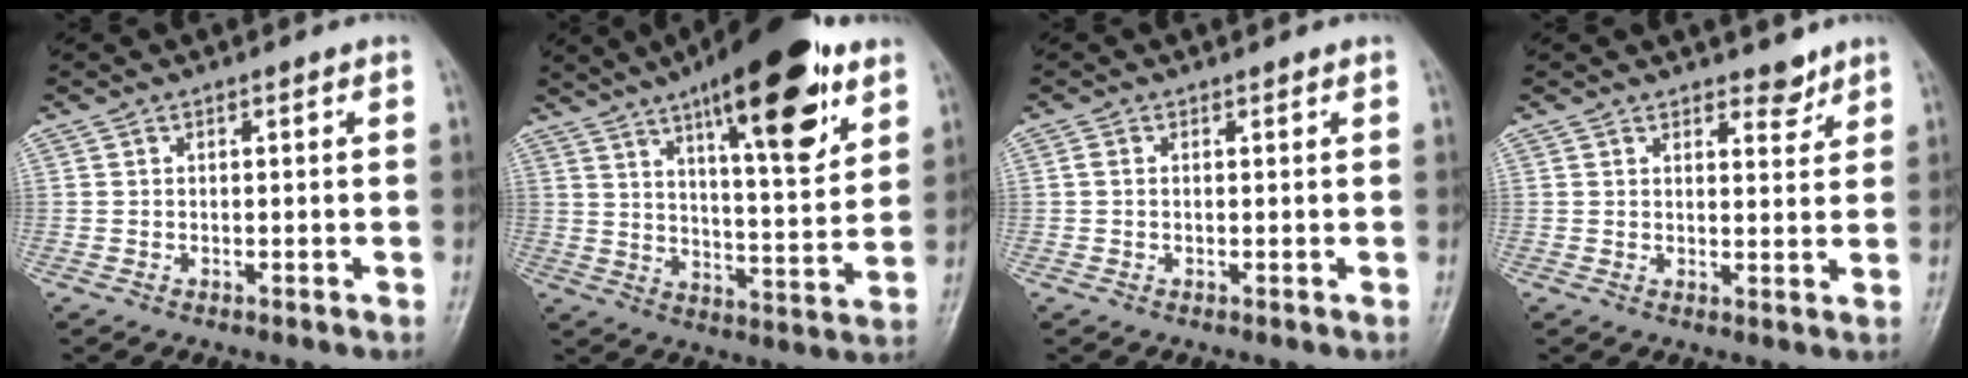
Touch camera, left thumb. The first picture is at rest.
{"total": 22.1, "force": [12.2, 6.5, 17.2], "torque": [-0.233, -0.041, 0.187]}
{"total": 0.8, "force": [0.2, 0.5, 0.6], "torque": [-0.016, 0.001, 0.003]}
{"total": 3.4, "force": [2.7, 1.5, 1.5], "torque": [-0.003, -0.018, 0.039]}